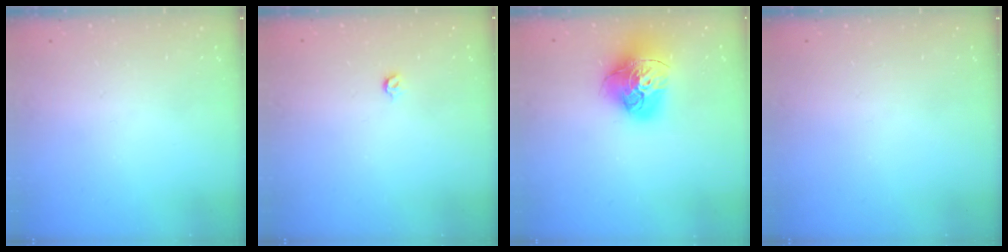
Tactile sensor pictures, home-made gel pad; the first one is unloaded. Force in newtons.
{"total": 3.6, "press": 3.6, "slide": 0.7}
{"total": 17.4, "press": 17.3, "slide": 1.8}
{"total": 0.0}